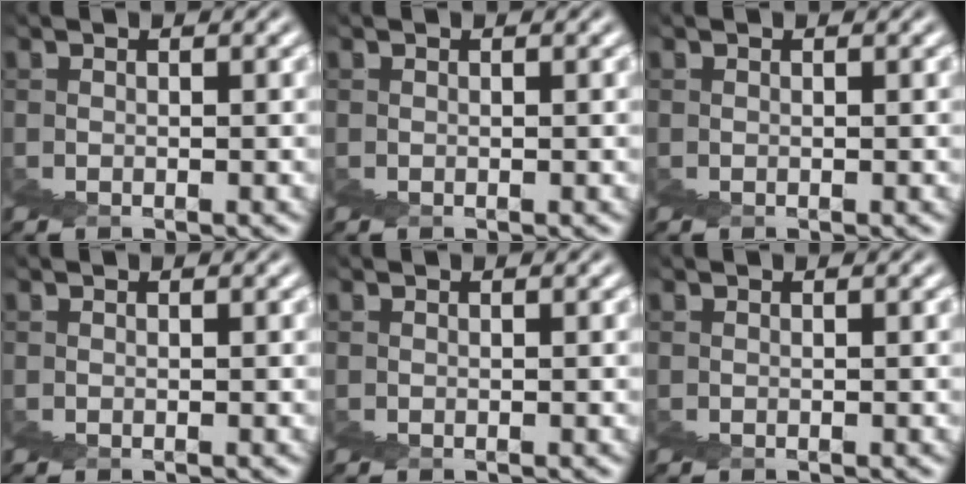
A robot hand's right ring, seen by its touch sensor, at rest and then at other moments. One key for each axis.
{"total": 0.0}
{"total": 0.0}
{"total": 0.0}
{"total": 0.0}
{"total": 0.0}